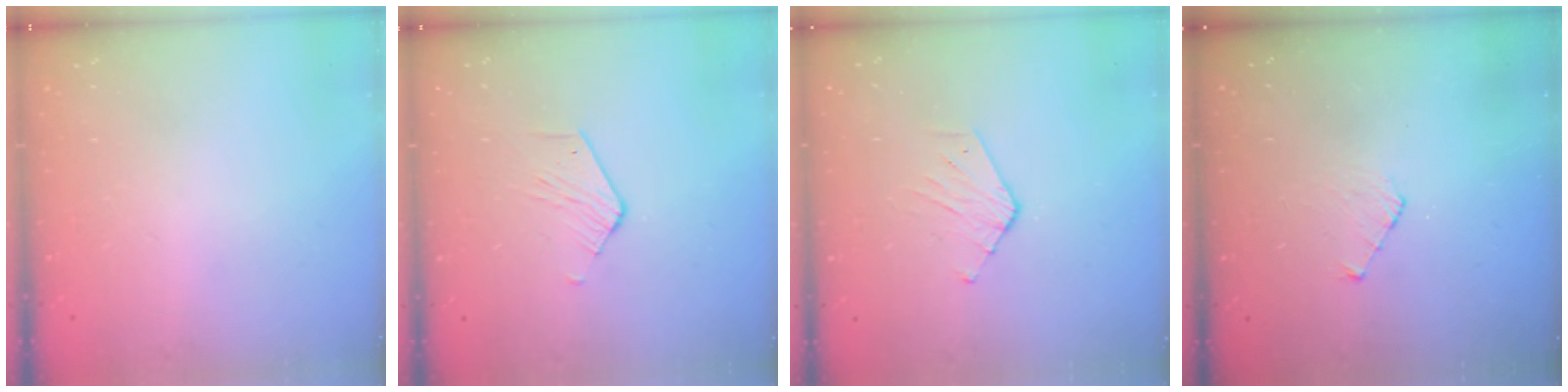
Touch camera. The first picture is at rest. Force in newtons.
{"total": 2.6, "press": 2.6, "slide": 0.2}
{"total": 3.3, "press": 3.3, "slide": 0.3}
{"total": 3.9, "press": 3.9, "slide": 0.4}